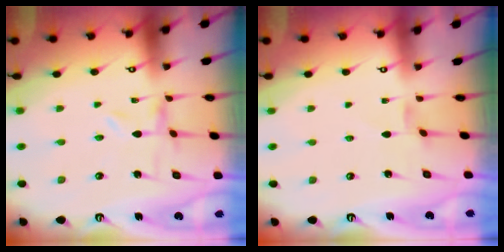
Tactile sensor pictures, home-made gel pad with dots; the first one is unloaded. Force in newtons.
{"total": 0.5, "press": 0.4, "slide": 0.3}